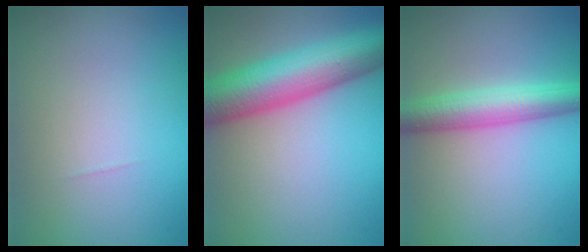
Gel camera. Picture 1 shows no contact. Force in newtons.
{"total": 10.1, "press": 10.1, "slide": 0.2}
{"total": 4.9, "press": 4.9, "slide": 0.1}